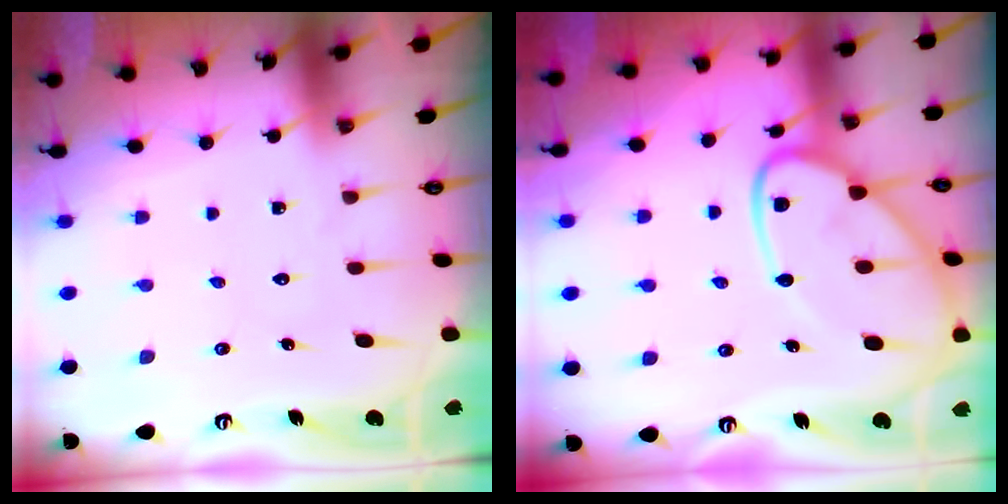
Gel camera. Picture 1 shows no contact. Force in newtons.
{"total": 17.3, "press": 17.2, "slide": 1.4}